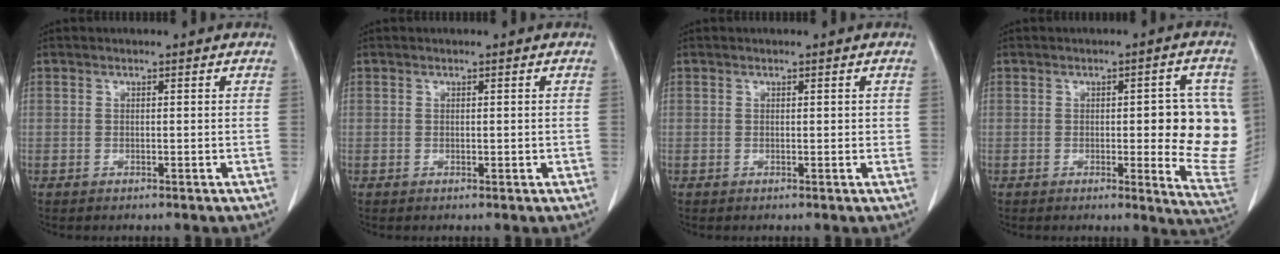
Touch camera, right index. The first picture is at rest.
{"total": 0.7, "force": [0.0, 0.4, 0.5], "torque": [-0.008, 0.001, 0.003]}
{"total": 1.0, "force": [0.2, 0.5, 0.8], "torque": [-0.007, 0.001, 0.004]}
{"total": 12.3, "force": [0.3, 3.0, 11.9], "torque": [-0.115, -0.008, 0.004]}